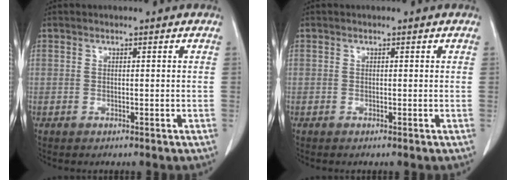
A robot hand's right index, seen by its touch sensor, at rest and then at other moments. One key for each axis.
{"total": 0.0}